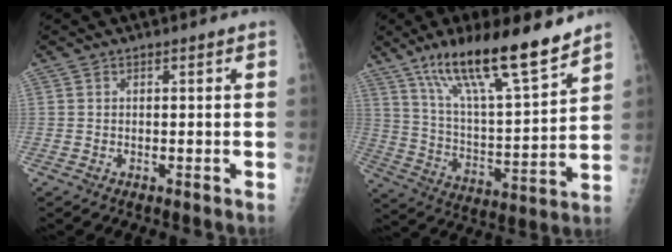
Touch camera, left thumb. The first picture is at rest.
{"total": 19.8, "force": [13.9, 3.9, 13.5], "torque": [-0.207, -0.069, 0.244]}